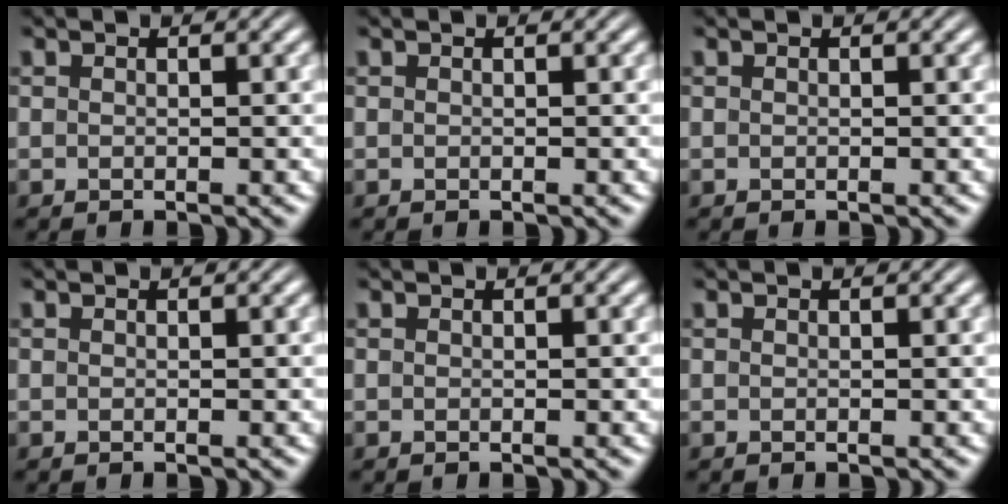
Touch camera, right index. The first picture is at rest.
{"total": 0.0}
{"total": 0.0}
{"total": 0.0}
{"total": 0.0}
{"total": 0.9, "force": [-0.2, -0.8, -0.3], "torque": [0.011, -0.012, 0.006]}